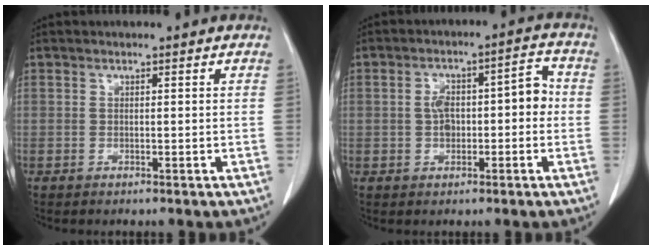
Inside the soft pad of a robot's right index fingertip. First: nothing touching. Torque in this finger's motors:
{"motor_torque": [0.22, 0.00, 0.14, 0.07]}